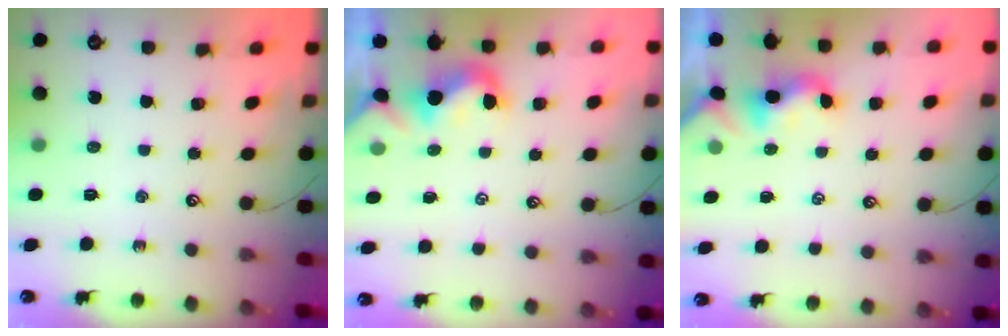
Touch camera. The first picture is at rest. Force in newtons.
{"total": 1.1, "press": 0.9, "slide": 0.6}
{"total": 1.7, "press": 1.7, "slide": 0.5}